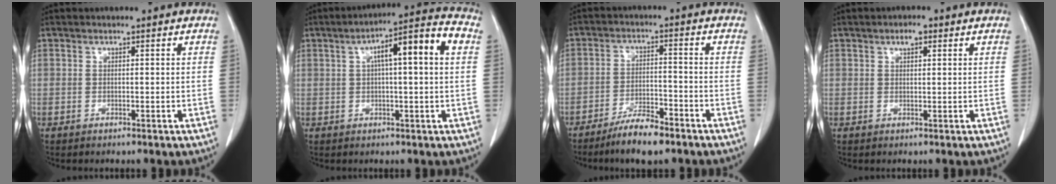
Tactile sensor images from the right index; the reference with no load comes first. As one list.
[{"total": 10.7, "force": [2.4, 1.0, 10.4], "torque": [-0.161, 0.037, 0.034]}, {"total": 7.2, "force": [-5.4, 1.4, 4.5], "torque": [-0.082, -0.009, -0.094]}, {"total": 2.0, "force": [1.1, 0.9, 1.5], "torque": [-0.024, 0.007, 0.018]}]